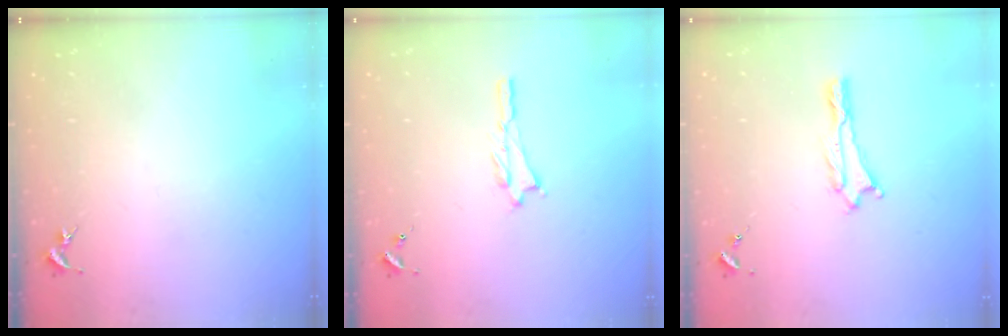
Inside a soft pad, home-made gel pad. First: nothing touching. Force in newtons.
{"total": 0.8, "press": 0.8, "slide": 0.2}
{"total": 0.0}